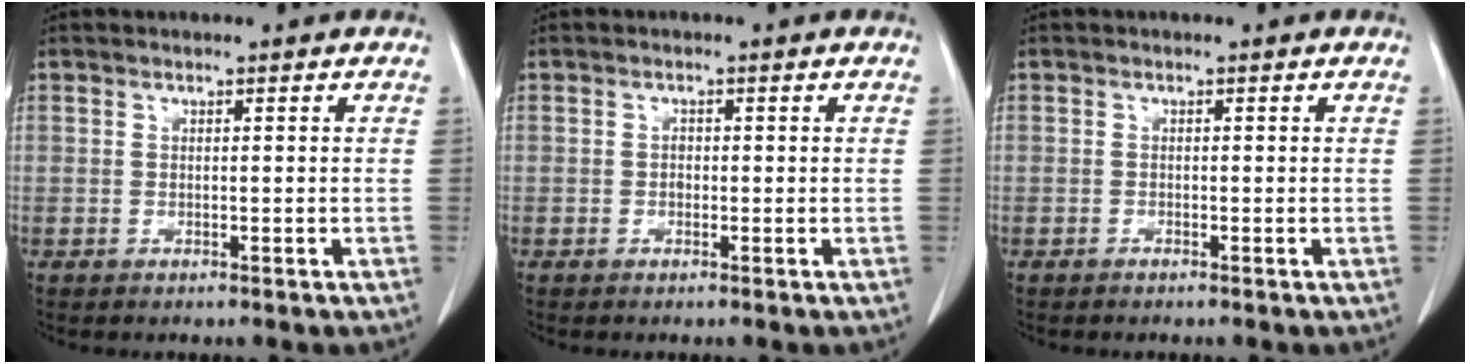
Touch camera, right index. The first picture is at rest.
{"total": 0.9, "force": [-0.2, 0.7, 0.5], "torque": [-0.006, 0.003, -0.005]}
{"total": 0.0}